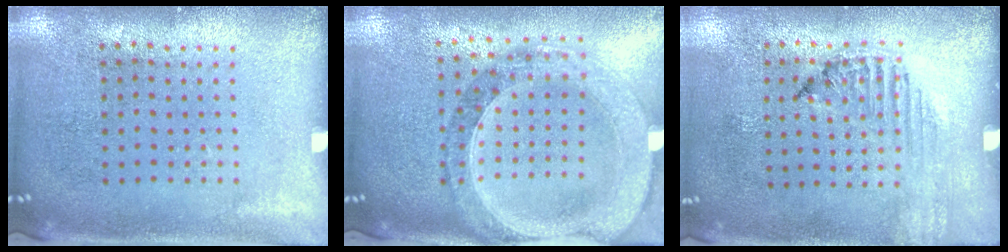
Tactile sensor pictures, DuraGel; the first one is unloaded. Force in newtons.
{"total": 1.5, "press": 1.4, "slide": 0.5}
{"total": 1.2, "press": 1.1, "slide": 0.2}